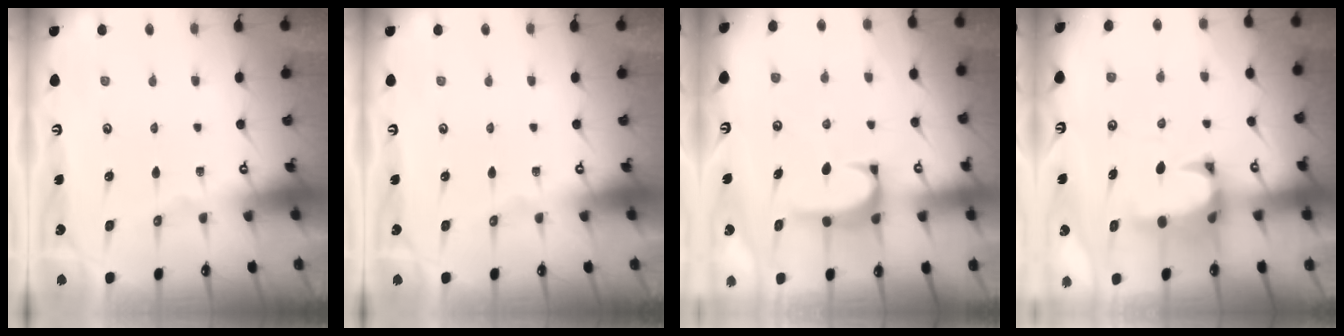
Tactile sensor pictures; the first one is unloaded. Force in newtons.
{"total": 0.0}
{"total": 1.7, "press": 1.5, "slide": 0.8}
{"total": 2.6, "press": 2.4, "slide": 1.1}